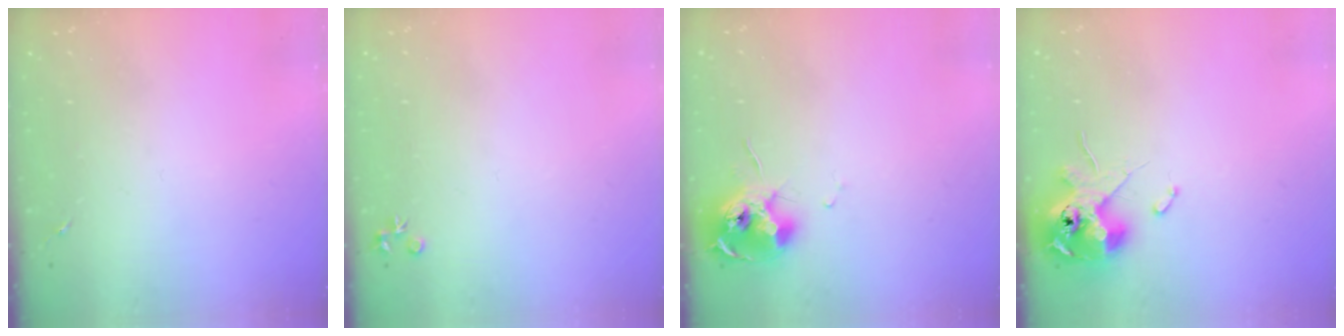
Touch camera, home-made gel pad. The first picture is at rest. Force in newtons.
{"total": 4.0, "press": 4.0, "slide": 0.6}
{"total": 11.5, "press": 11.4, "slide": 0.6}
{"total": 11.6, "press": 11.4, "slide": 2.1}